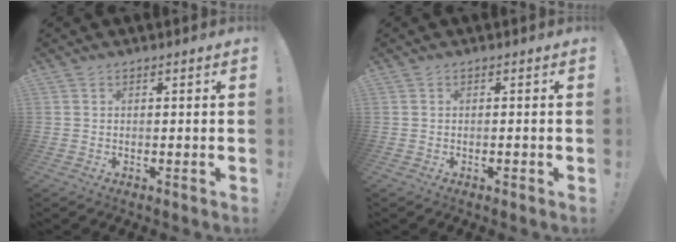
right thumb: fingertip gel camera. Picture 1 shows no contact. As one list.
[{"total": 0.7, "force": [-0.4, 0.2, 0.5], "torque": [-0.014, 0.003, -0.006]}]